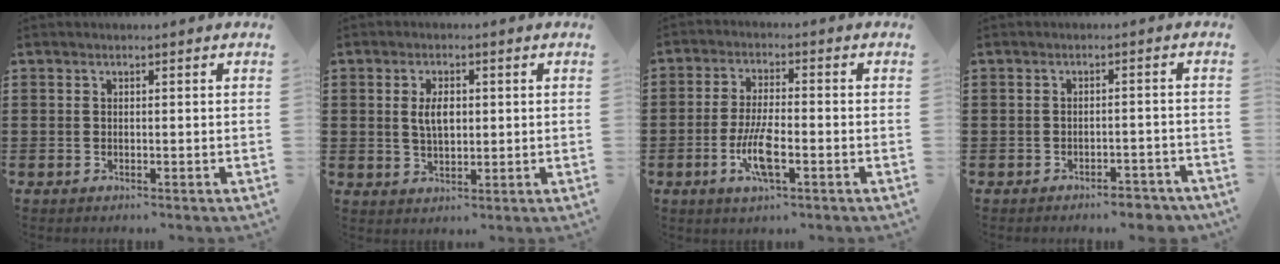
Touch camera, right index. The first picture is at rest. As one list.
[{"total": 4.0, "force": [0.5, 2.1, 3.4], "torque": [-0.062, 0.005, 0.006]}, {"total": 6.7, "force": [-2.4, 1.7, 6.0], "torque": [-0.131, -0.010, -0.049]}, {"total": 2.8, "force": [-2.7, 0.3, 0.8], "torque": [-0.016, 0.003, -0.054]}]